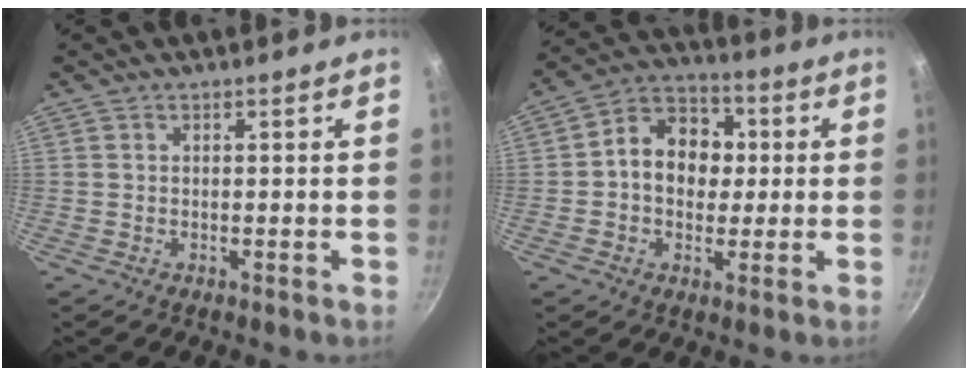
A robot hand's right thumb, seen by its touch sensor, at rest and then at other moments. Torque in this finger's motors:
{"motor_torque": [-0.12, 0.48, 0.63, -0.44, 0.07]}